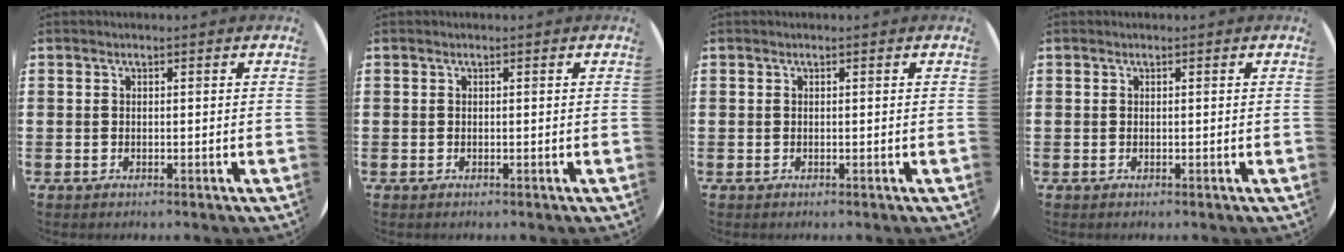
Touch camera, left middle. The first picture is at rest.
{"total": 0.0}
{"total": 0.0}
{"total": 0.0}